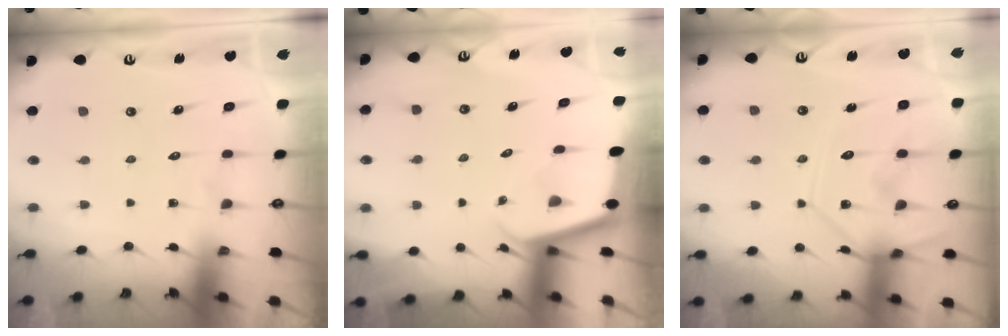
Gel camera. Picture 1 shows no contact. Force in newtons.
{"total": 2.0, "press": 2.0, "slide": 0.1}
{"total": 12.3, "press": 12.2, "slide": 1.5}